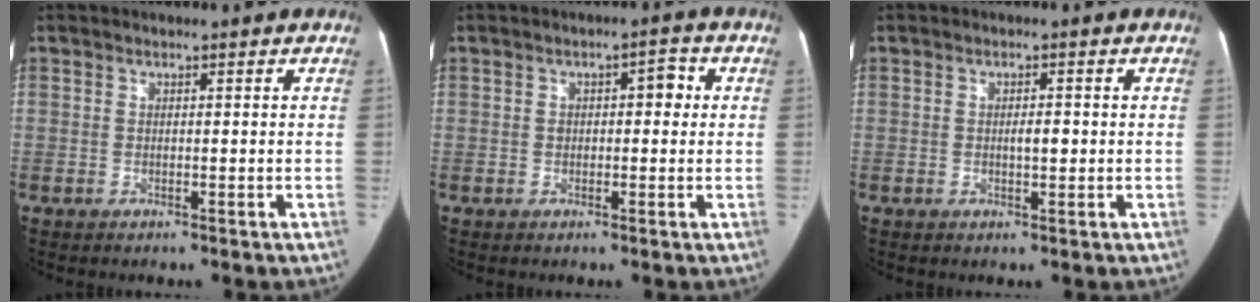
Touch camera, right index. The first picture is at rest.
{"total": 3.7, "force": [0.4, 2.1, 3.0], "torque": [-0.046, 0.030, 0.009]}
{"total": 2.2, "force": [-0.1, 0.8, 2.0], "torque": [-0.035, 0.003, -0.001]}